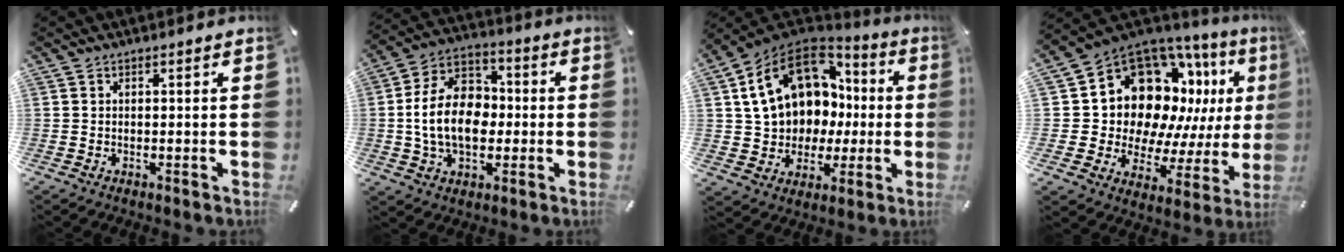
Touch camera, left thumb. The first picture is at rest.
{"total": 14.6, "force": [-1.4, 10.7, 9.8], "torque": [-0.206, 0.017, -0.028]}
{"total": 17.3, "force": [5.1, 13.9, 8.9], "torque": [-0.183, -0.019, 0.109]}
{"total": 15.7, "force": [7.6, 11.7, 7.3], "torque": [-0.122, -0.088, 0.149]}